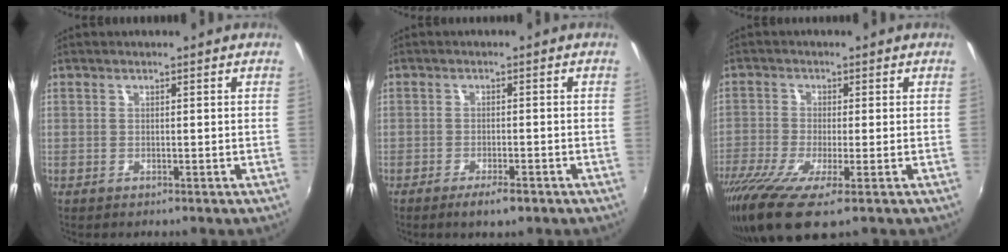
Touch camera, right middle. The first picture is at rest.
{"total": 3.9, "force": [-2.6, 0.9, 2.7], "torque": [-0.061, -0.009, -0.045]}
{"total": 11.4, "force": [-6.9, 2.1, 8.8], "torque": [-0.199, -0.055, -0.129]}